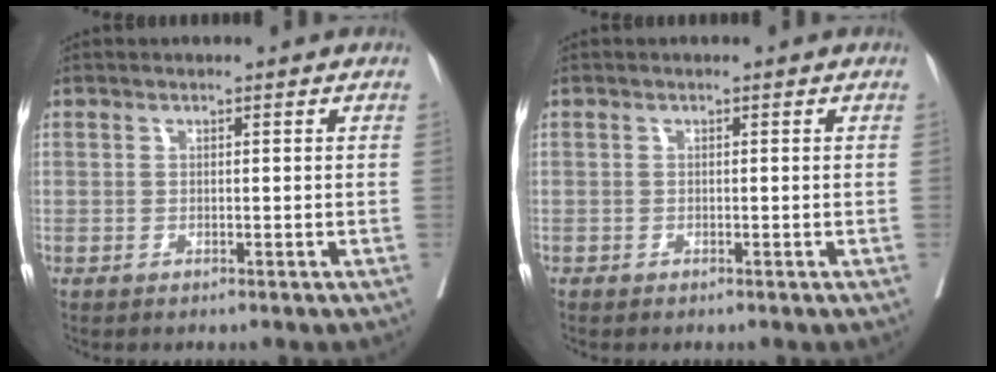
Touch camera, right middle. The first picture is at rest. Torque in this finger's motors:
{"motor_torque": [-0.35, 0.02, -0.04, 0.00]}